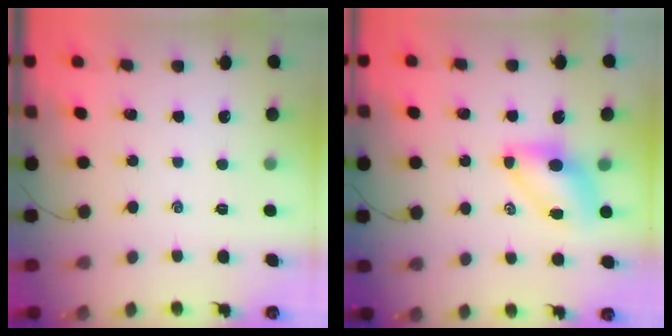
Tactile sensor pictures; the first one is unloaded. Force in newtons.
{"total": 7.0, "press": 7.0, "slide": 0.9}